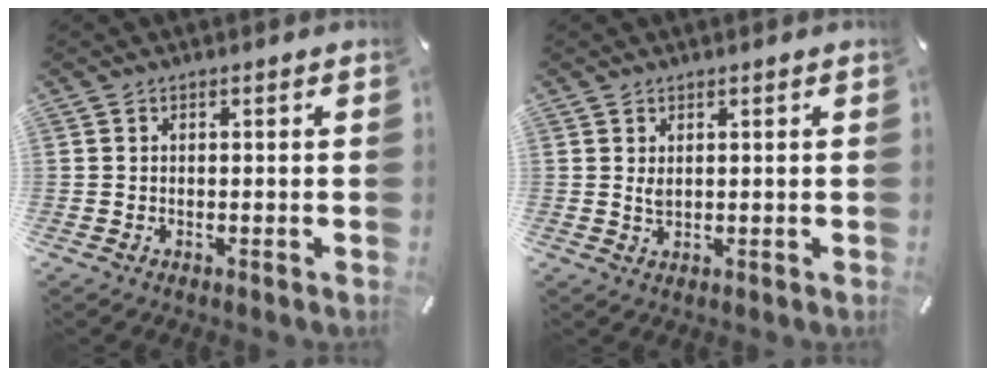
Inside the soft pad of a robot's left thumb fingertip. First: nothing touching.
{"total": 1.7, "force": [0.8, 0.7, 1.3], "torque": [-0.029, 0.002, 0.014]}